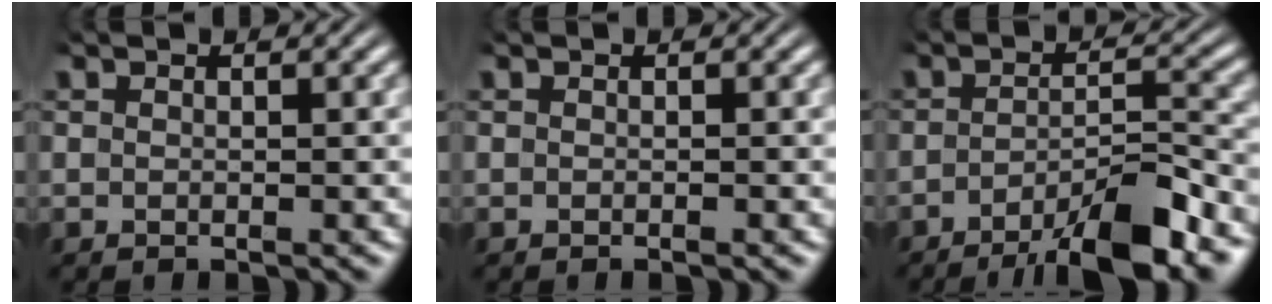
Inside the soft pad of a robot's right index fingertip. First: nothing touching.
{"total": 0.0}
{"total": 7.5, "force": [-5.5, 1.4, 4.9], "torque": [-0.064, -0.011, -0.084]}